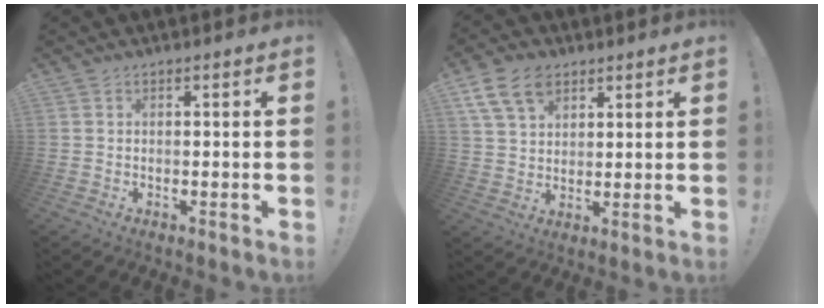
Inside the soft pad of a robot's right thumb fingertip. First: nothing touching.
{"total": 11.2, "force": [6.3, 7.4, 5.6], "torque": [-0.096, -0.022, 0.124]}